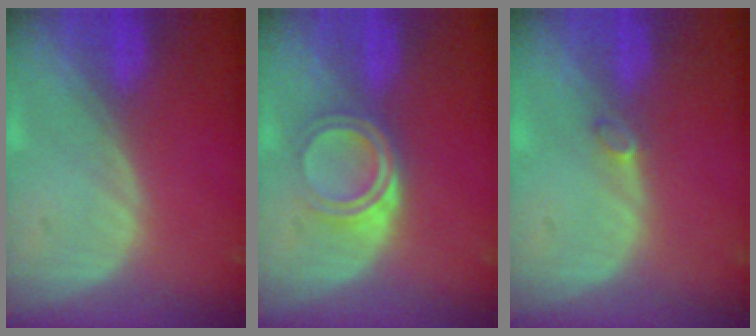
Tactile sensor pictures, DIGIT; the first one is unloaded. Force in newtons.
{"total": 5.2, "press": 4.5, "slide": 2.7}
{"total": 1.2, "press": 1.2, "slide": 0.2}